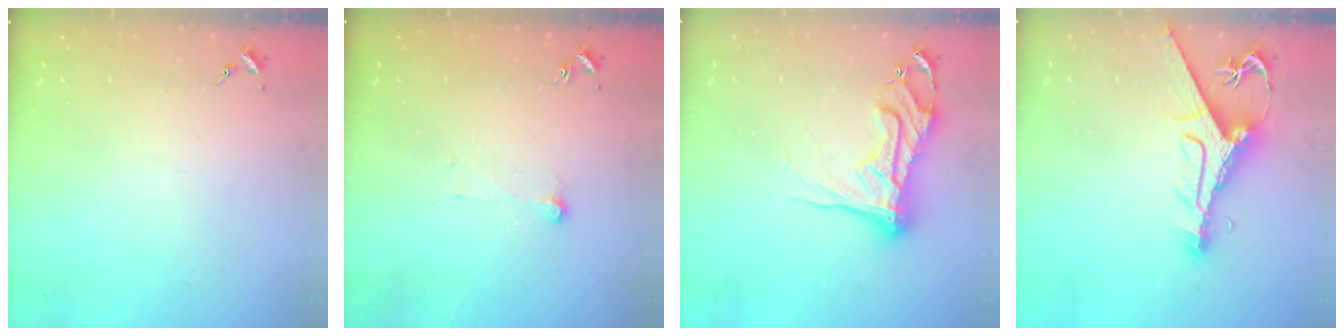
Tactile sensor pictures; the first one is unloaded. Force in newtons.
{"total": 4.1, "press": 4.1, "slide": 0.4}
{"total": 17.5, "press": 17.5, "slide": 1.7}
{"total": 12.4, "press": 12.4, "slide": 1.3}